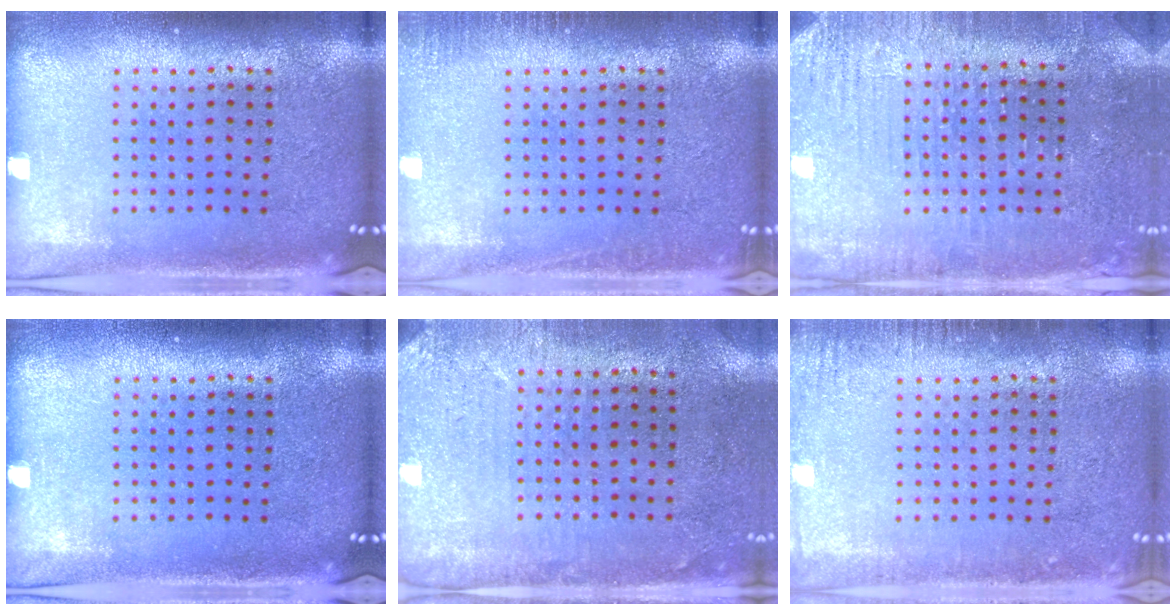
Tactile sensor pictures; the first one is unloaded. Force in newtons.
{"total": 1.3, "press": 1.3, "slide": 0.3}
{"total": 3.0, "press": 2.9, "slide": 0.6}
{"total": 0.0}
{"total": 3.0, "press": 2.4, "slide": 1.8}
{"total": 1.8, "press": 1.8, "slide": 0.2}